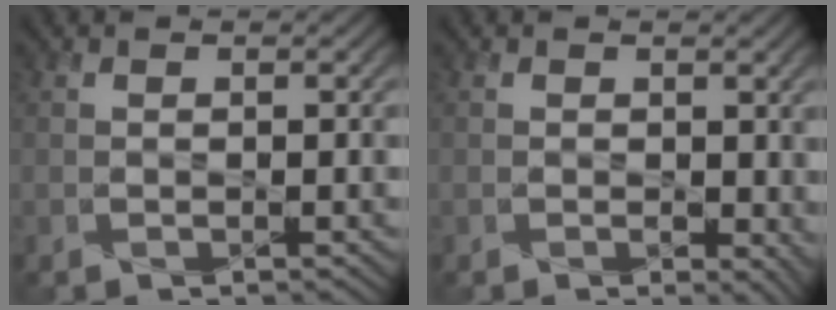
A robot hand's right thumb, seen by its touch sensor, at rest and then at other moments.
{"total": 3.0, "force": [0.3, 2.0, 2.2], "torque": [-0.033, -0.010, 0.010]}